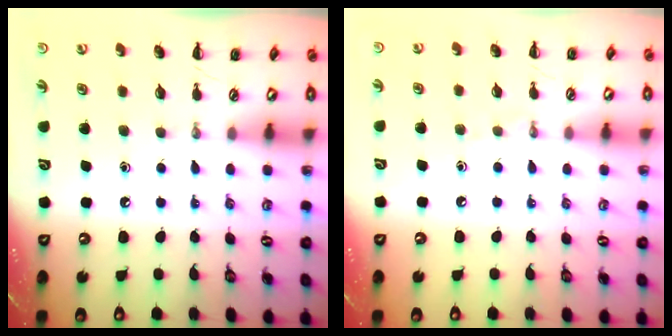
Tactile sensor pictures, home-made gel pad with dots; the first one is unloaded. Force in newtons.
{"total": 3.2, "press": 3.1, "slide": 0.9}